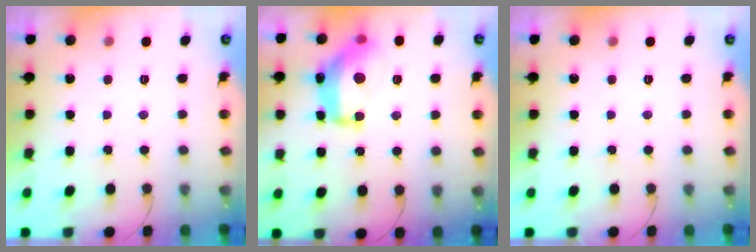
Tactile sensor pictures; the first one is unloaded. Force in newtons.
{"total": 15.1, "press": 15.1, "slide": 0.9}
{"total": 0.0}